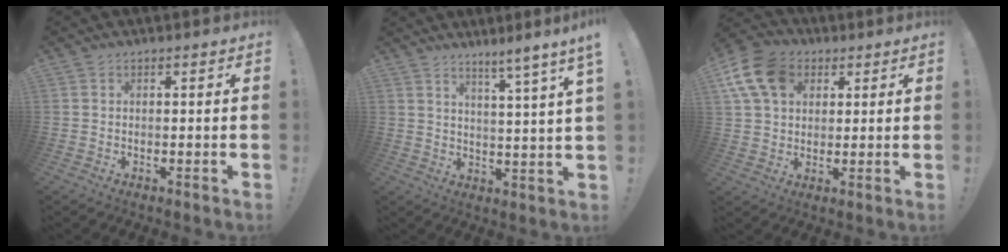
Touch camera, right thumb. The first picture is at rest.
{"total": 5.9, "force": [4.0, -1.1, 4.2], "torque": [-0.063, -0.034, 0.060]}
{"total": 13.9, "force": [5.2, 10.3, 7.8], "torque": [-0.146, -0.012, 0.104]}